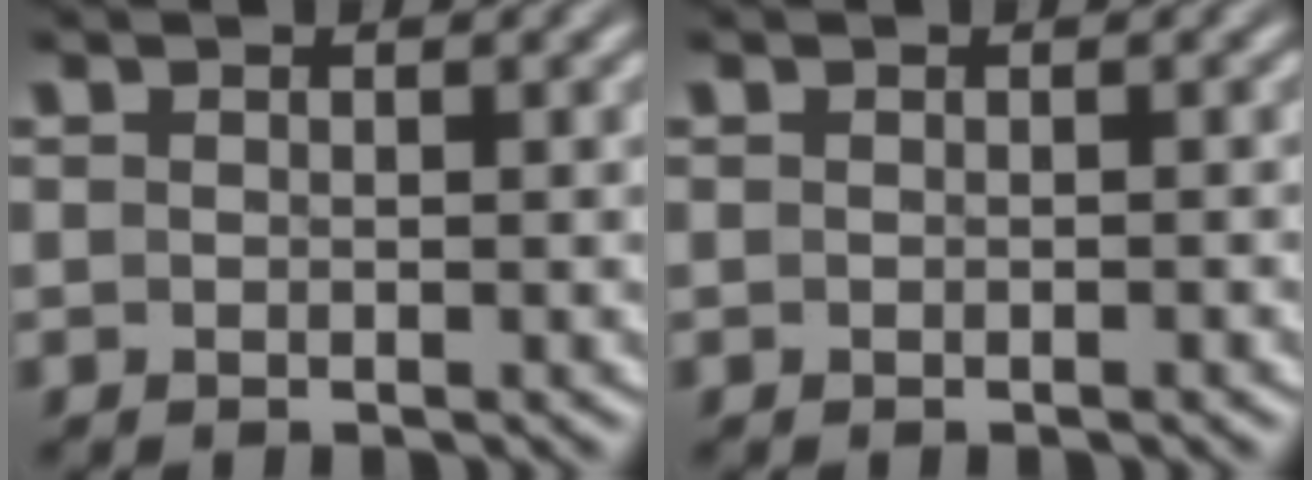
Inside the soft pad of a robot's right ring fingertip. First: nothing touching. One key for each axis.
{"total": 0.0}